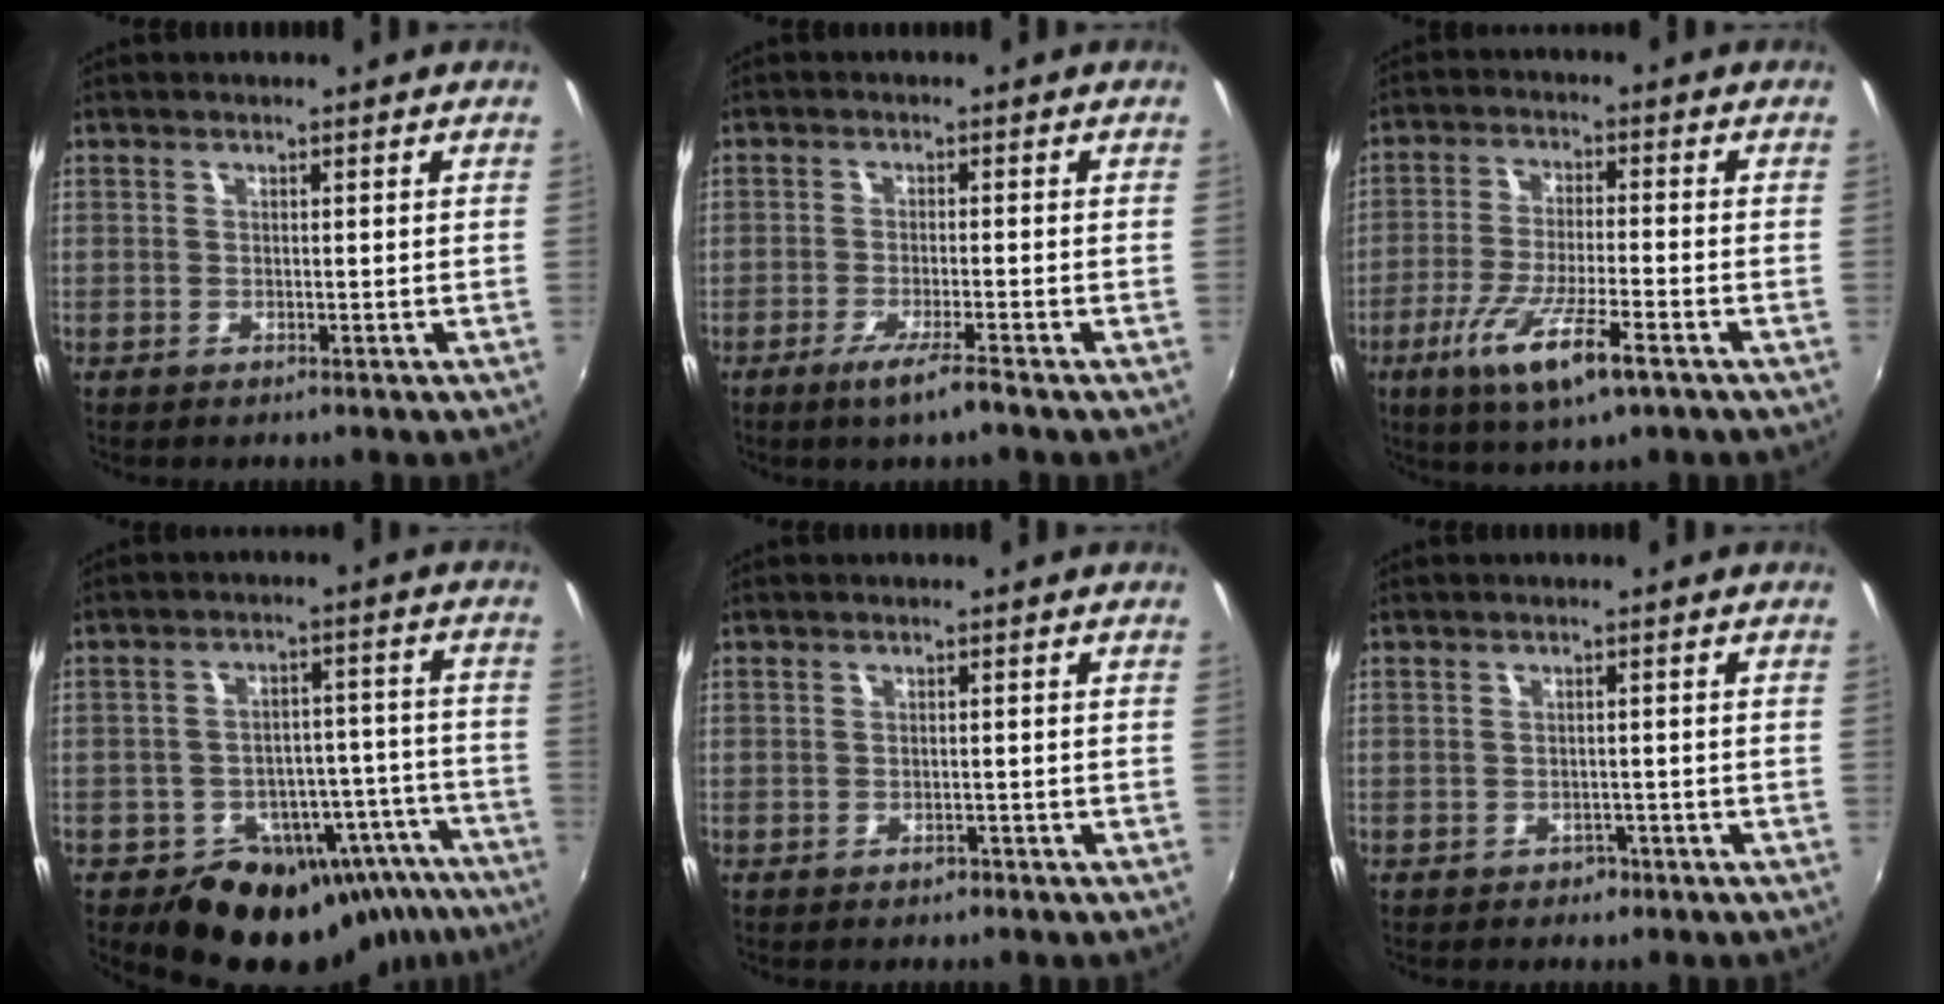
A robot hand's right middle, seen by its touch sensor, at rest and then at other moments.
{"total": 4.5, "force": [-3.0, -0.4, 3.3], "torque": [-0.073, -0.011, -0.057]}
{"total": 11.5, "force": [-5.9, 1.9, 9.7], "torque": [-0.197, -0.026, -0.106]}
{"total": 17.4, "force": [-12.4, 10.8, 5.5], "torque": [-0.077, 0.047, -0.142]}
{"total": 1.1, "force": [-0.8, 0.7, 0.3], "torque": [-0.007, -0.001, -0.010]}
{"total": 2.0, "force": [-1.2, 1.5, 0.5], "torque": [-0.012, -0.001, -0.013]}